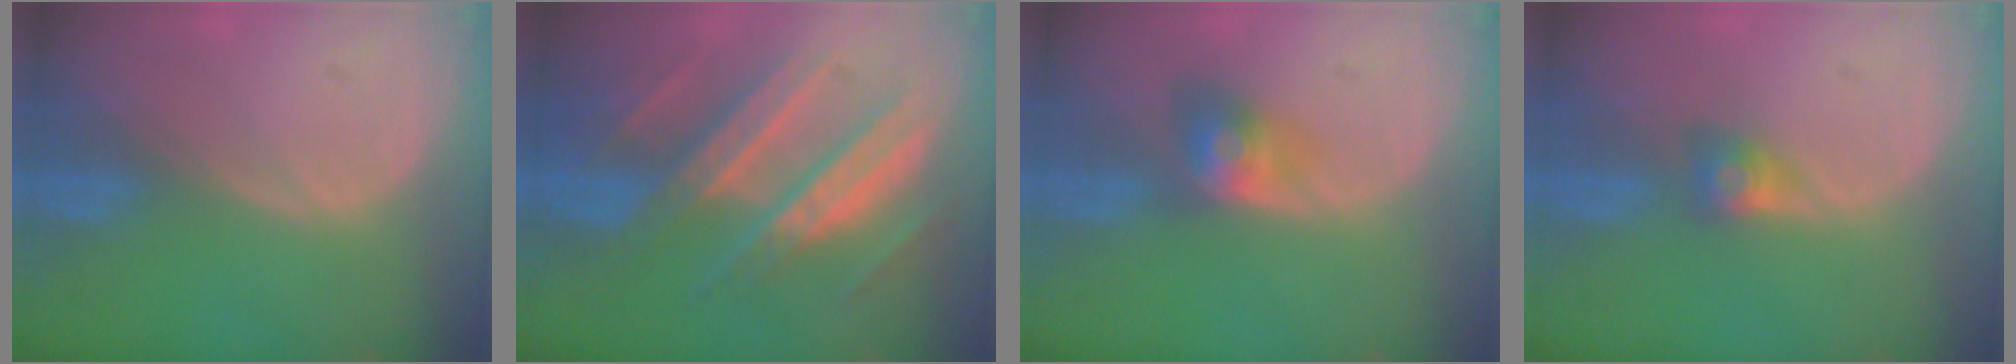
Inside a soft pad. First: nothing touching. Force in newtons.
{"total": 11.0, "press": 11.0, "slide": 1.1}
{"total": 4.0, "press": 4.0, "slide": 0.2}
{"total": 2.9, "press": 2.4, "slide": 1.5}